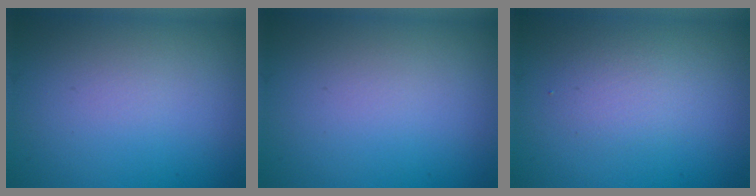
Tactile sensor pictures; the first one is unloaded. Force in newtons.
{"total": 0.0}
{"total": 1.9, "press": 1.9, "slide": 0.0}